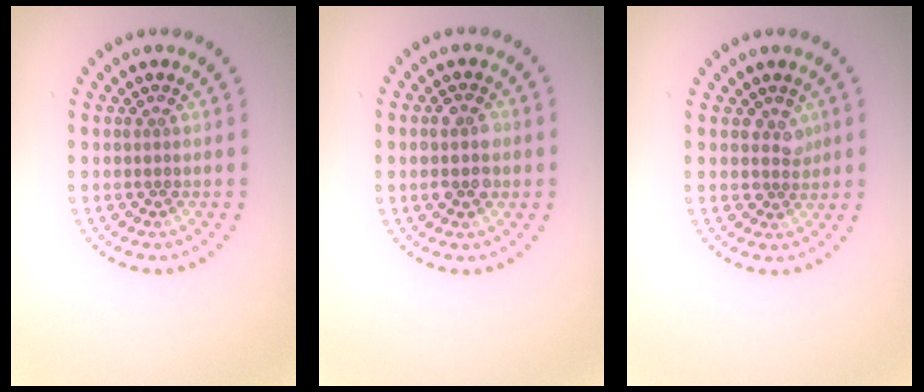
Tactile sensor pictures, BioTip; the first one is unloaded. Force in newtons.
{"total": 2.8, "press": 2.8, "slide": 0.3}
{"total": 1.7, "press": 1.4, "slide": 1.0}